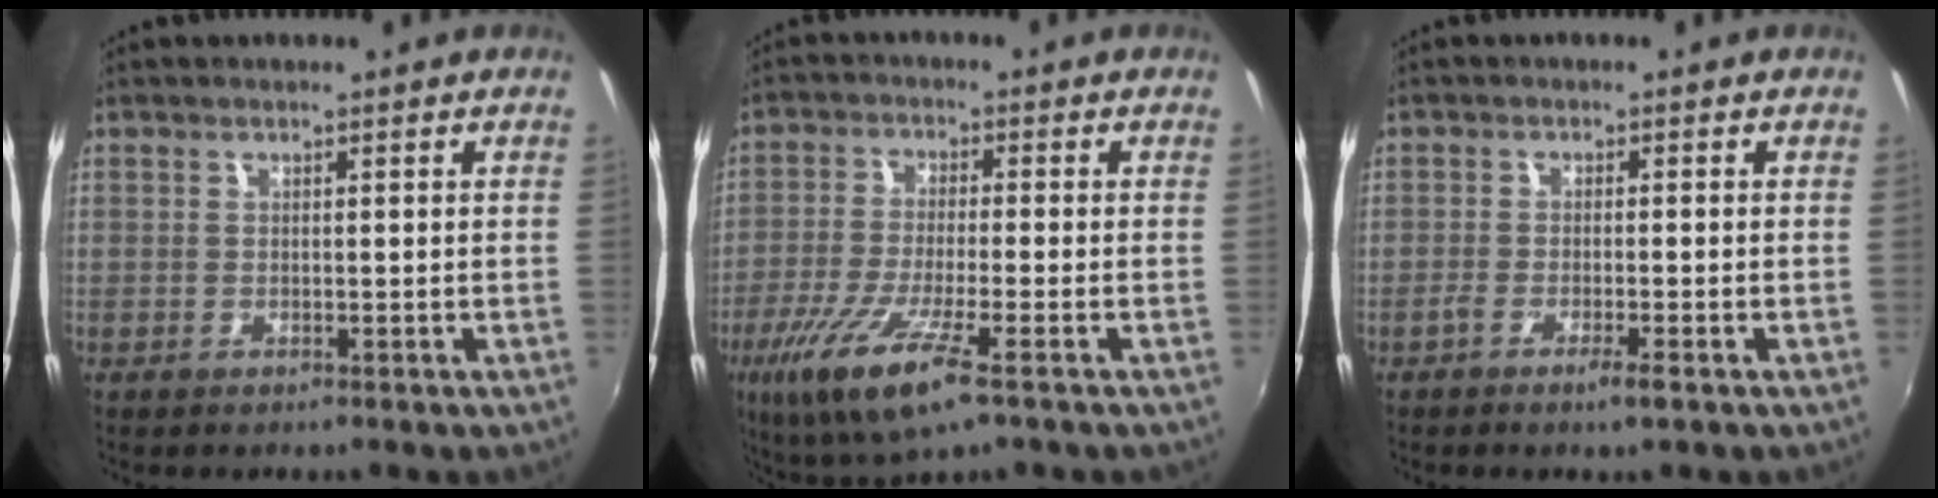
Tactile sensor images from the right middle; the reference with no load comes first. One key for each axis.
{"total": 12.5, "fx": -6.6, "fy": 2.1, "fz": 10.4, "tx": -0.218, "ty": -0.042, "tz": -0.124}
{"total": 2.7, "fx": -1.8, "fy": 0.0, "fz": 2.1, "tx": -0.049, "ty": -0.005, "tz": -0.038}